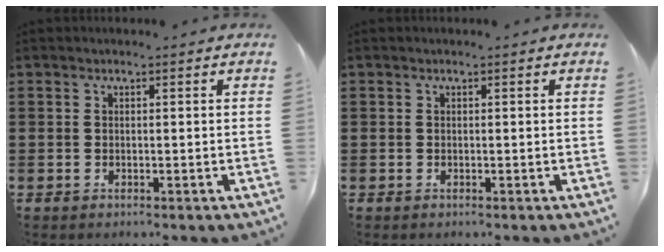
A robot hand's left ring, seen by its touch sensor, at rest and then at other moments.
{"total": 0.0}